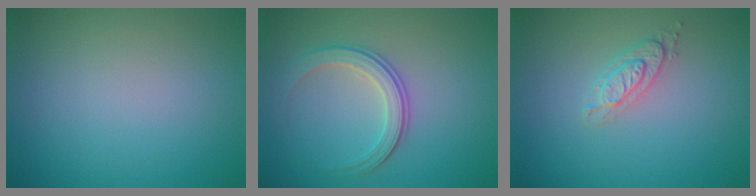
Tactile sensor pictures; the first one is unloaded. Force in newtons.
{"total": 2.9, "press": 2.7, "slide": 1.0}
{"total": 2.1, "press": 1.9, "slide": 0.8}